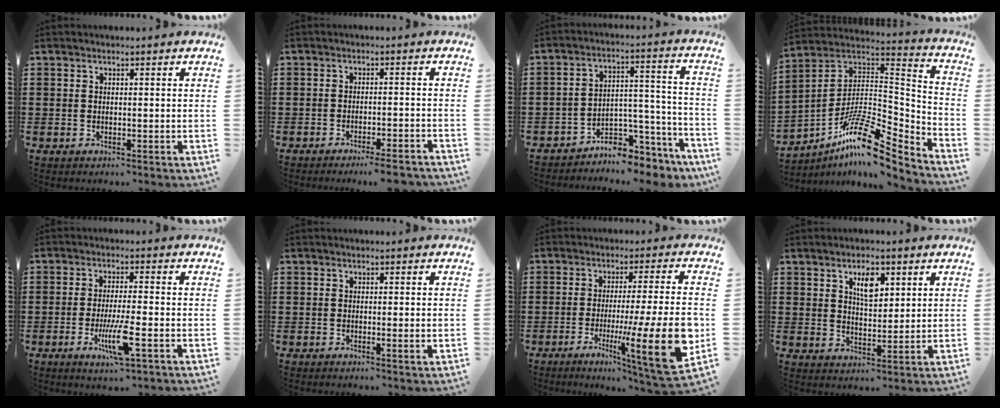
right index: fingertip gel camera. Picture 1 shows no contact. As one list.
[{"total": 3.1, "force": [-2.7, -0.2, 1.5], "torque": [-0.025, -0.005, -0.051]}, {"total": 6.2, "force": [-5.7, 2.1, 1.5], "torque": [-0.024, 0.017, -0.110]}, {"total": 12.7, "force": [-8.5, 3.8, 8.7], "torque": [-0.168, 0.016, -0.162]}, {"total": 7.1, "force": [-2.6, 0.9, 6.6], "torque": [-0.133, -0.020, -0.047]}, {"total": 0.9, "force": [0.0, -0.1, 0.9], "torque": [-0.016, -0.003, -0.001]}, {"total": 15.9, "force": [-3.3, 2.3, 15.4], "torque": [-0.238, -0.017, -0.041]}, {"total": 4.8, "force": [2.5, 2.4, 3.4], "torque": [-0.061, 0.002, 0.040]}]